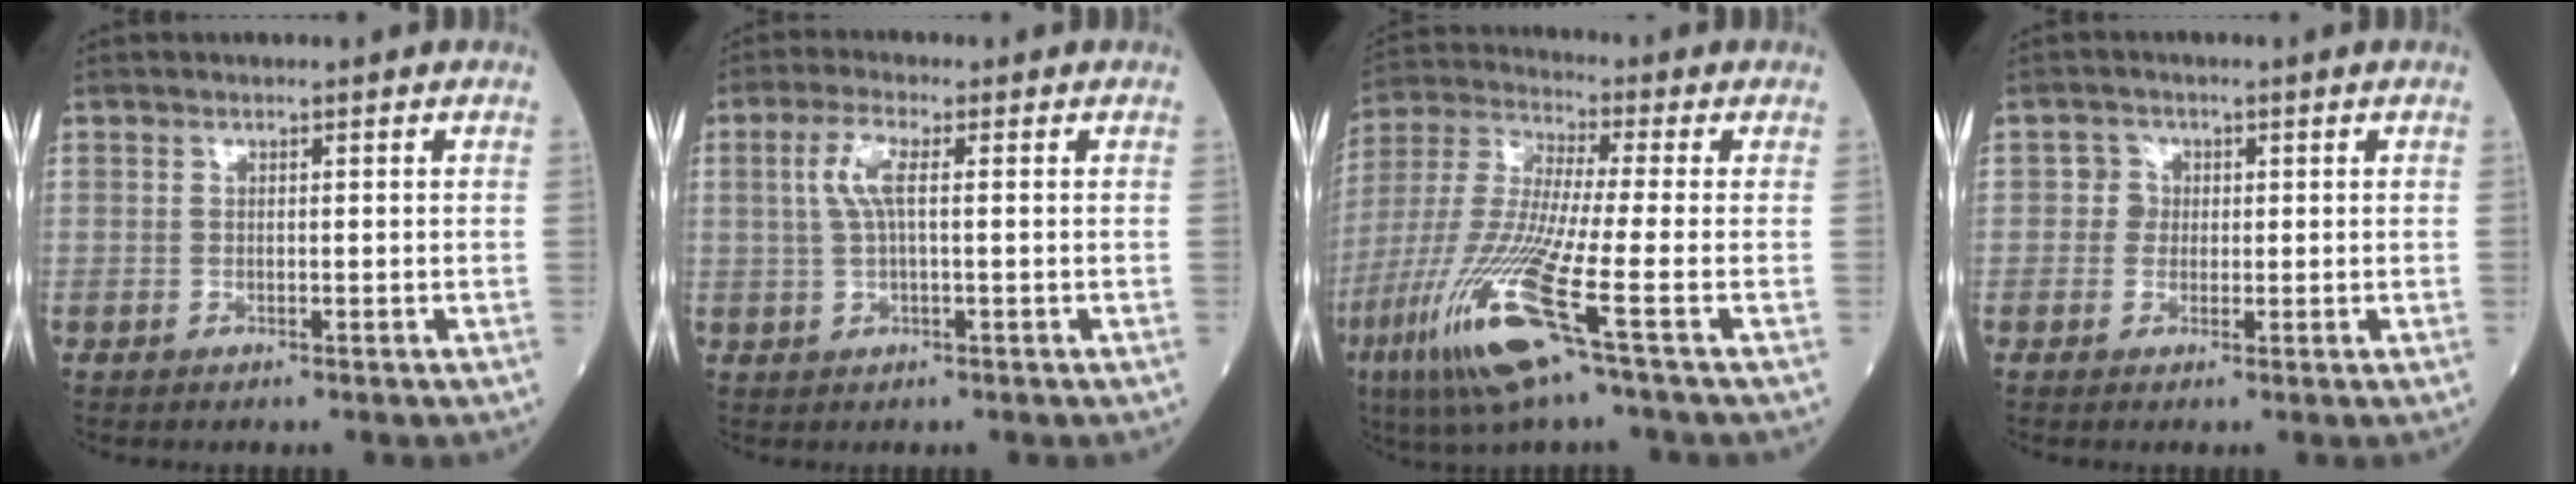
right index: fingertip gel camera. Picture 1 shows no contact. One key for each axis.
{"total": 4.2, "fx": 0.8, "fy": 0.9, "fz": 4.0, "tx": -0.093, "ty": 0.011, "tz": 0.017}
{"total": 15.6, "fx": -6.7, "fy": -0.1, "fz": 14.1, "tx": -0.312, "ty": -0.032, "tz": -0.134}
{"total": 2.1, "fx": 0.2, "fy": 2.1, "fz": 0.3, "tx": 0.004, "ty": 0.005, "tz": -0.002}